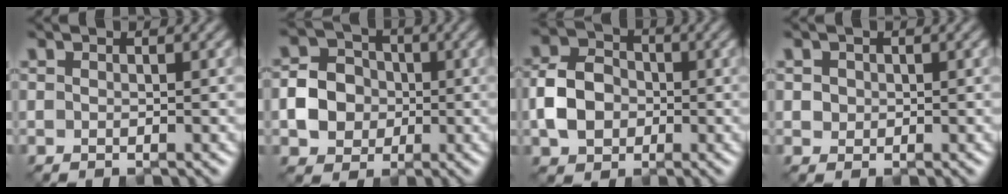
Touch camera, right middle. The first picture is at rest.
{"total": 4.4, "force": [-1.0, 3.9, 1.9], "torque": [-0.031, 0.006, -0.023]}
{"total": 5.0, "force": [-1.1, 4.0, 2.7], "torque": [-0.056, 0.006, -0.028]}
{"total": 1.3, "force": [0.5, 1.2, 0.4], "torque": [-0.014, -0.003, 0.017]}